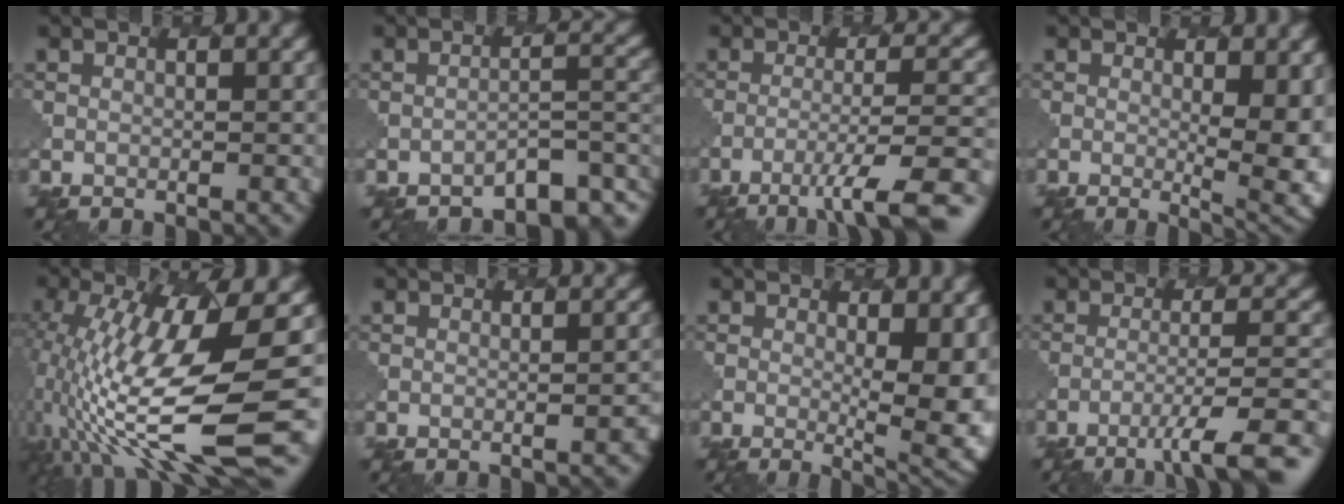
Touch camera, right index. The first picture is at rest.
{"total": 4.2, "force": [-3.4, 1.2, 2.2], "torque": [-0.024, 0.003, -0.046]}
{"total": 7.6, "force": [-4.5, 1.1, 6.0], "torque": [-0.093, 0.005, -0.069]}
{"total": 6.6, "force": [0.3, 2.2, 6.2], "torque": [-0.080, -0.013, 0.010]}
{"total": 13.0, "force": [-1.1, 3.6, 12.5], "torque": [-0.245, -0.019, -0.008]}
{"total": 2.2, "force": [-0.6, 0.7, 2.0], "torque": [-0.013, 0.008, -0.010]}
{"total": 7.7, "force": [0.2, 2.7, 7.2], "torque": [-0.084, -0.010, 0.006]}
{"total": 6.8, "force": [-4.0, 1.0, 5.4], "torque": [-0.081, 0.006, -0.061]}